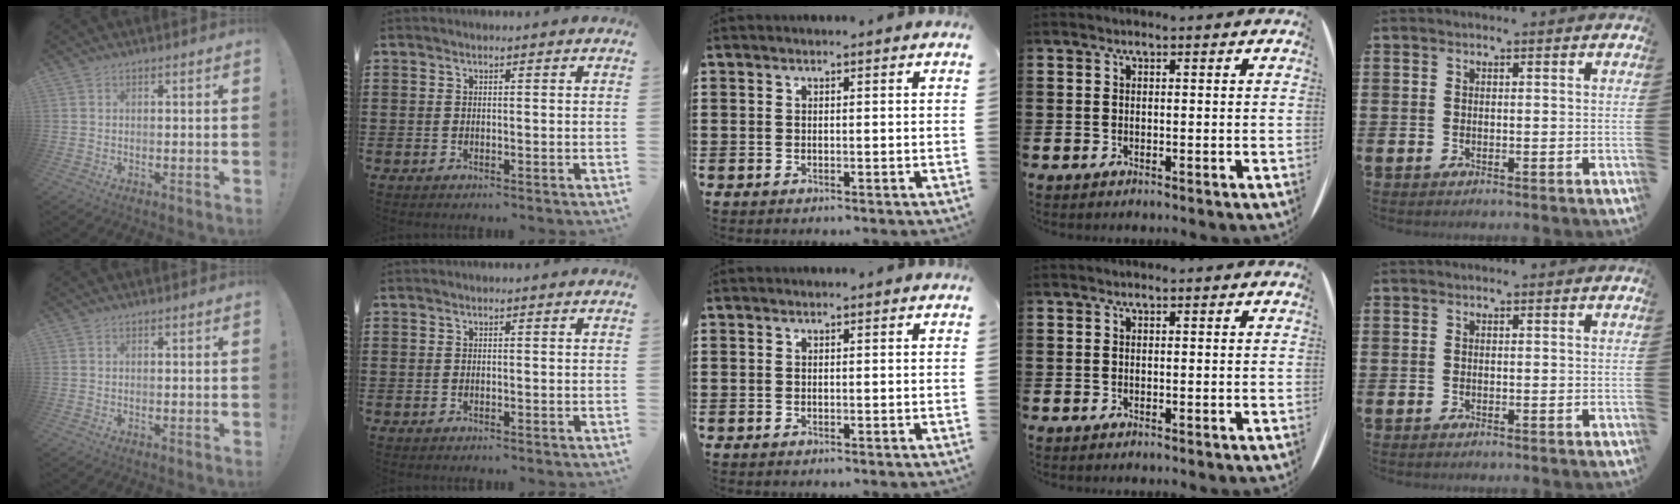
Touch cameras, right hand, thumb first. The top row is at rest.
{}